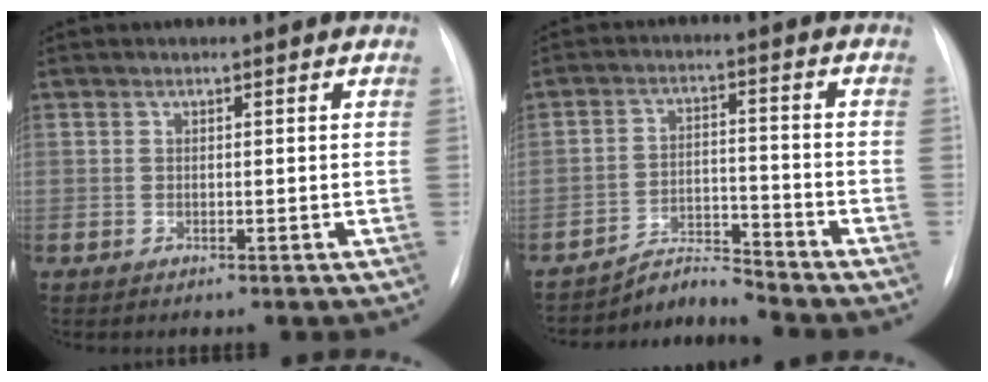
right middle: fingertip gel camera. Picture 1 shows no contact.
{"total": 5.1, "force": [-4.8, -1.2, -1.1], "torque": [0.010, -0.003, -0.081]}